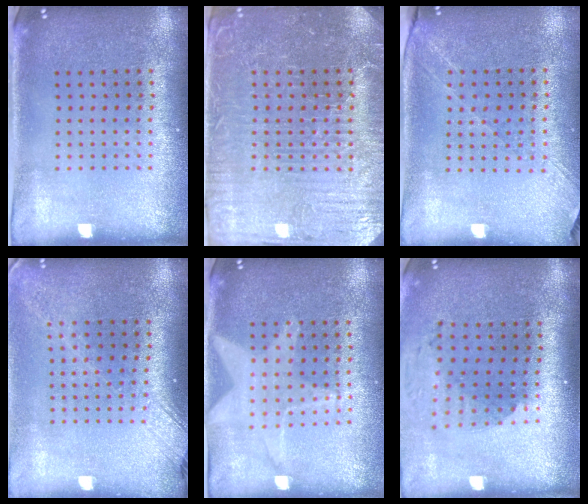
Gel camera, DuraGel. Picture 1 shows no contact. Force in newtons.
{"total": 4.1, "press": 3.9, "slide": 1.0}
{"total": 1.3, "press": 1.2, "slide": 0.4}
{"total": 2.1, "press": 1.6, "slide": 1.4}
{"total": 1.2, "press": 1.2, "slide": 0.2}
{"total": 1.9, "press": 1.4, "slide": 1.3}